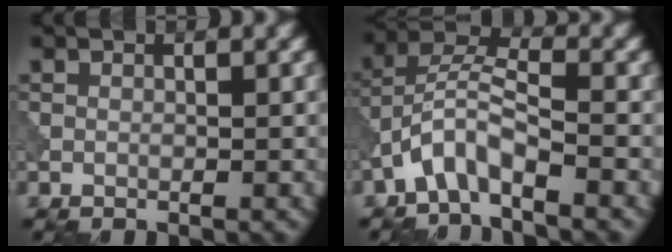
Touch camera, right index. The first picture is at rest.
{"total": 4.3, "force": [-2.8, 1.0, 3.1], "torque": [-0.063, 0.013, -0.065]}